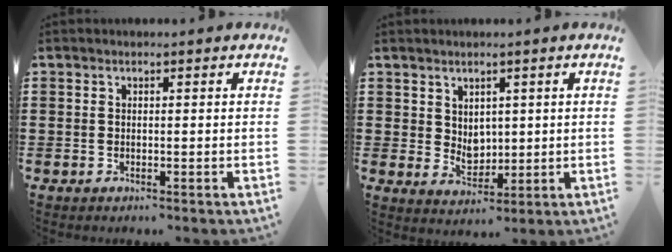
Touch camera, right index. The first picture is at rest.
{"total": 3.5, "force": [2.0, 2.7, 1.2], "torque": [-0.025, -0.001, 0.036]}